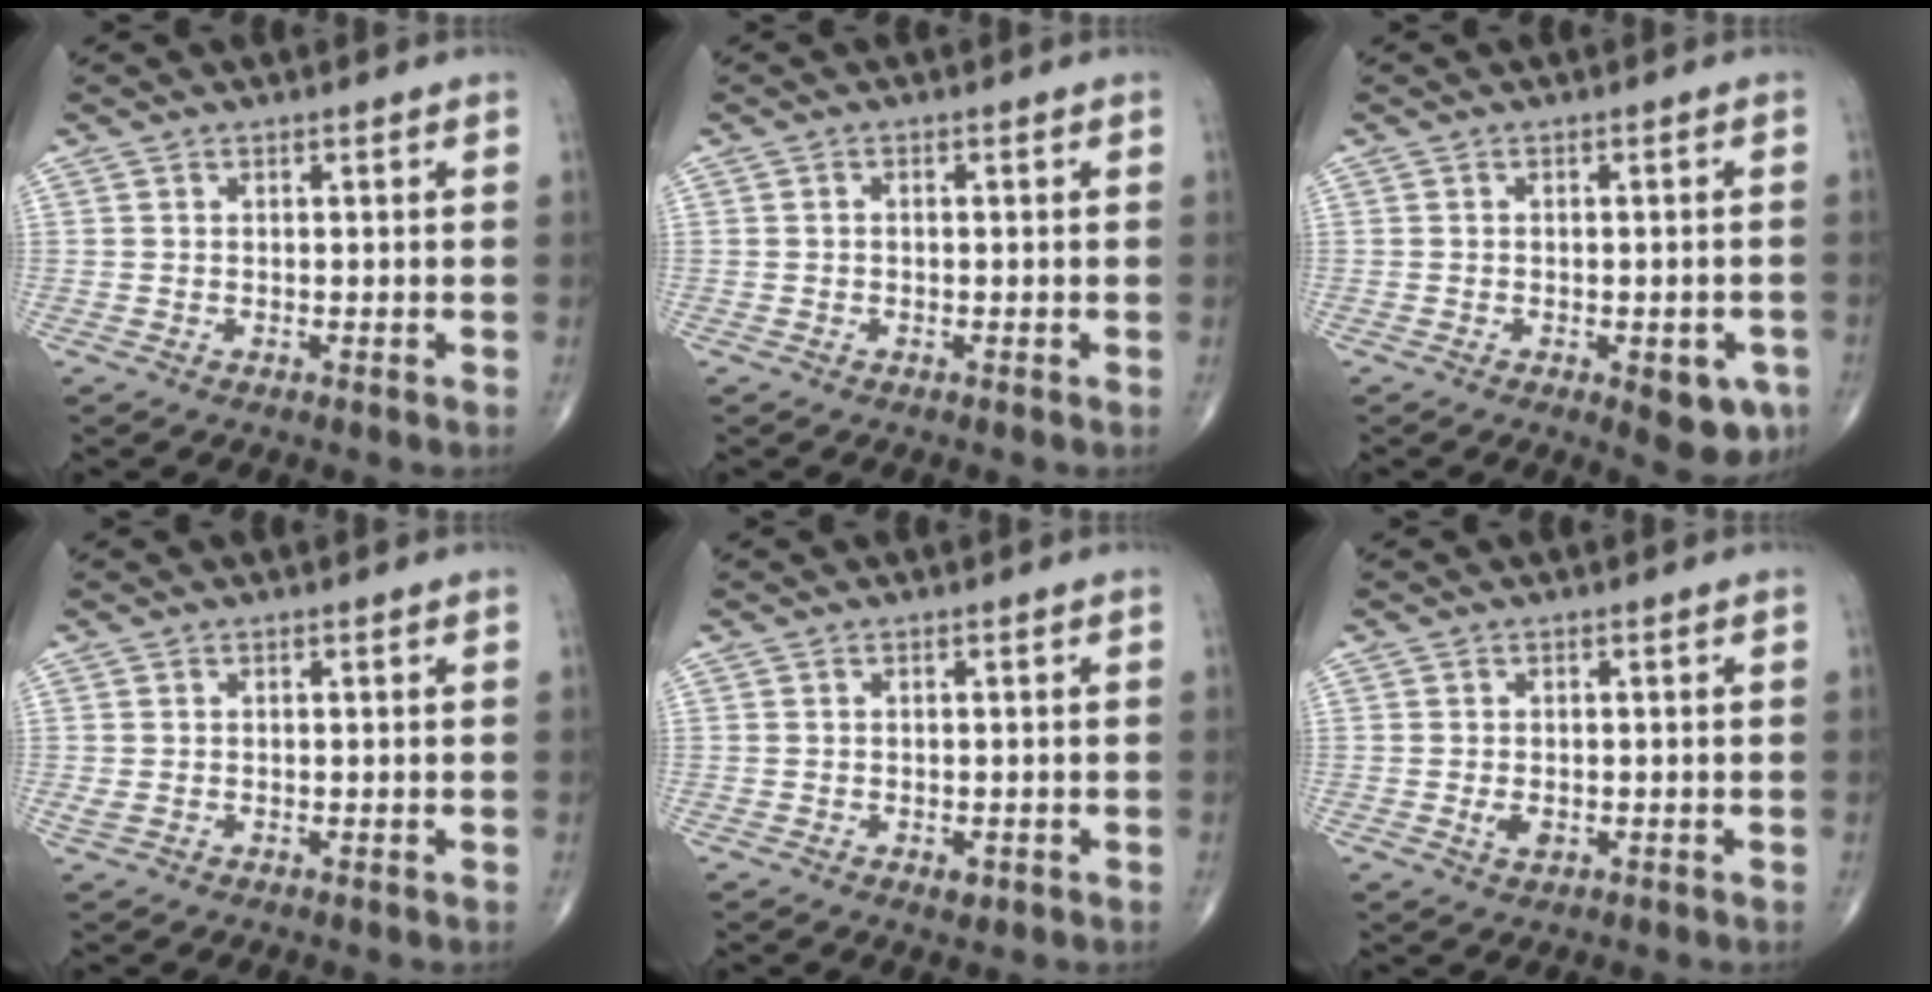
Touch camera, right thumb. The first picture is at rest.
{"total": 0.5, "force": [-0.1, 0.4, 0.4], "torque": [-0.007, 0.002, -0.004]}
{"total": 6.6, "force": [-2.7, 2.7, 5.4], "torque": [-0.050, 0.003, -0.025]}
{"total": 1.0, "force": [-0.1, 0.6, 0.8], "torque": [-0.025, 0.004, 0.002]}
{"total": 1.4, "force": [-0.6, 0.8, 1.0], "torque": [-0.014, -0.001, -0.007]}
{"total": 2.0, "force": [-0.4, 1.2, 1.6], "torque": [-0.029, -0.002, -0.006]}